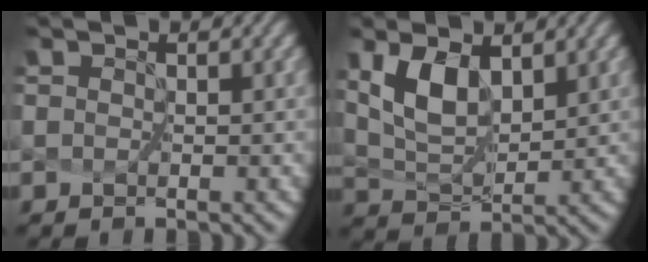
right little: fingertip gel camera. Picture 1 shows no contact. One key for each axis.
{"total": 3.1, "fx": 1.7, "fy": 1.1, "fz": 2.3, "tx": -0.052, "ty": -0.012, "tz": 0.044}